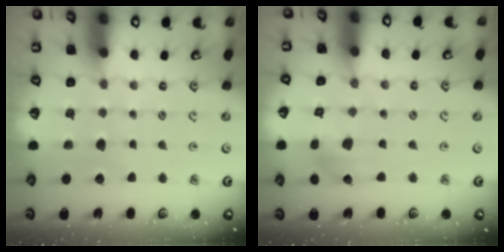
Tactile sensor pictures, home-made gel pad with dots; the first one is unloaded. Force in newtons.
{"total": 3.7, "press": 3.7, "slide": 0.3}